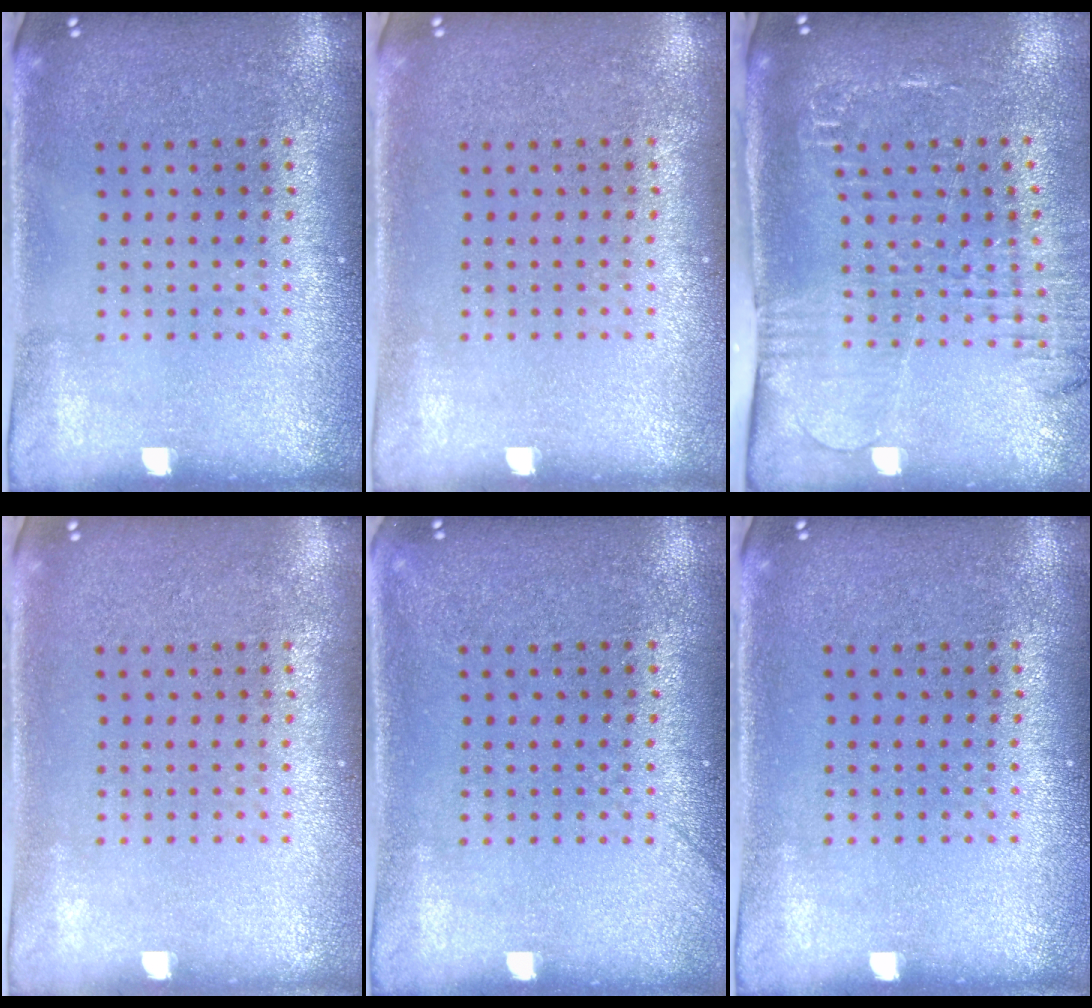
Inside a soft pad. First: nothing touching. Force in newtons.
{"total": 0.0}
{"total": 1.9, "press": 1.8, "slide": 0.8}
{"total": 0.0}
{"total": 1.0, "press": 0.9, "slide": 0.3}
{"total": 0.0}